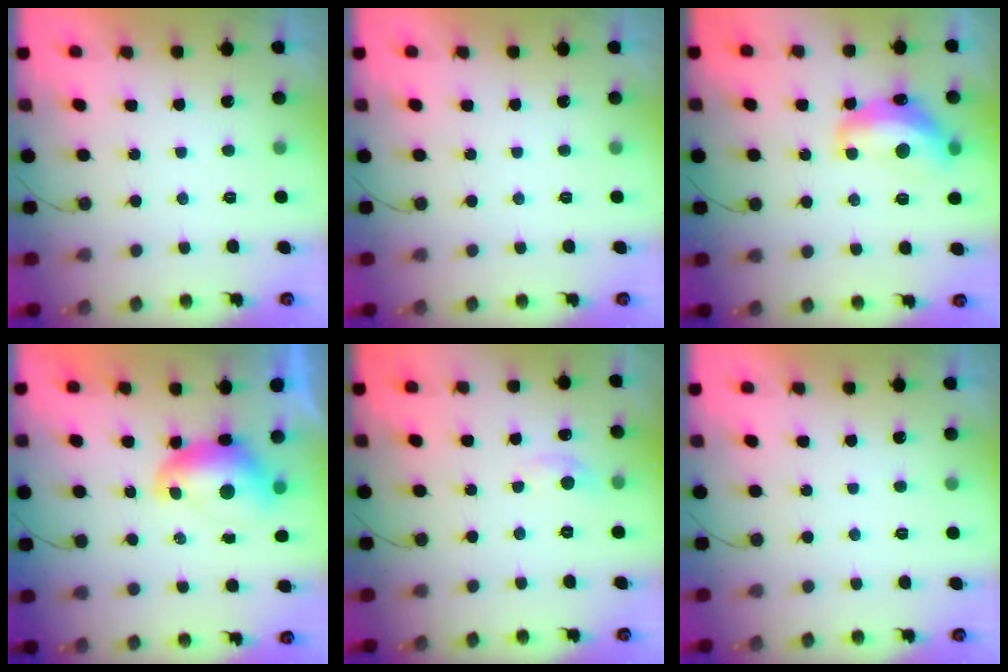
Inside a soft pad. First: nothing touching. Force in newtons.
{"total": 0.0}
{"total": 13.7, "press": 13.7, "slide": 0.9}
{"total": 8.9, "press": 8.9, "slide": 1.0}
{"total": 5.0, "press": 4.9, "slide": 0.6}
{"total": 0.0}